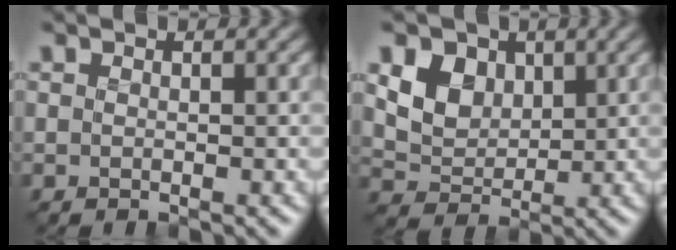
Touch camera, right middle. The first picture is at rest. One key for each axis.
{"total": 4.4, "fx": 1.5, "fy": 3.5, "fz": 2.3, "tx": -0.054, "ty": -0.011, "tz": 0.023}